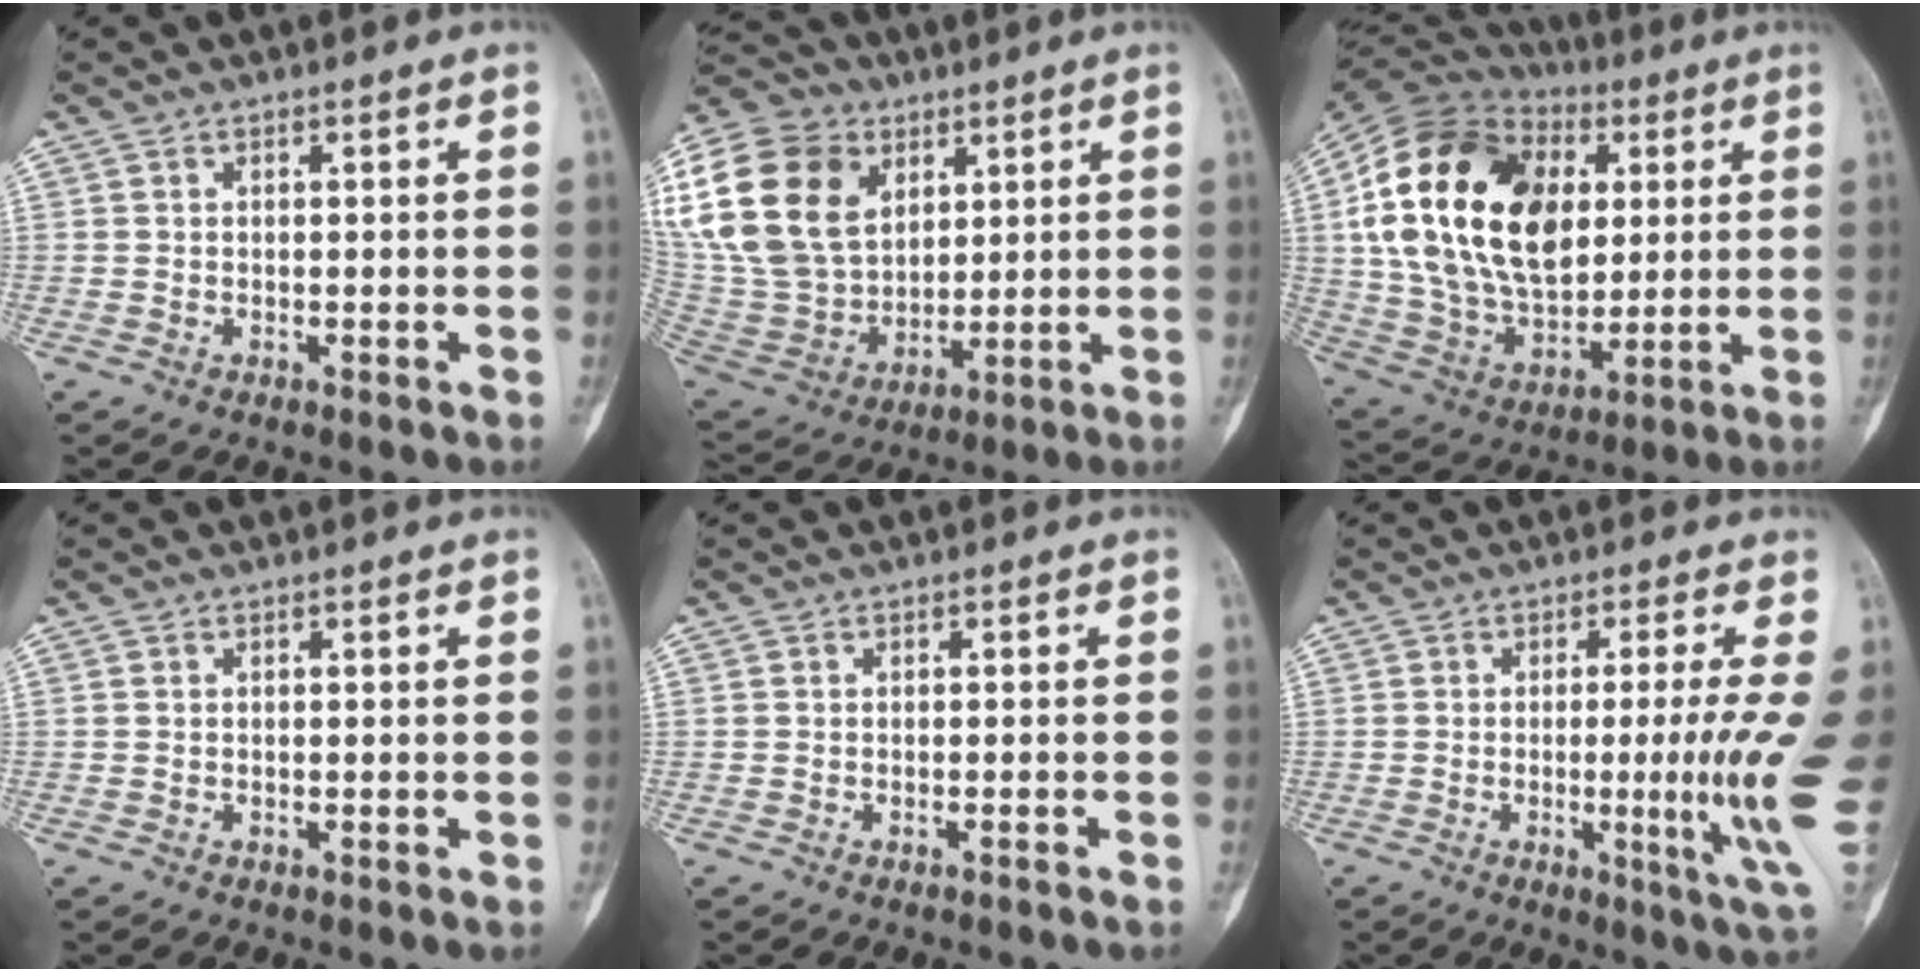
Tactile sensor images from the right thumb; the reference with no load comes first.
{"total": 27.8, "force": [9.0, 20.1, 17.0], "torque": [-0.378, 0.023, 0.184]}
{"total": 28.6, "force": [5.8, 18.2, 21.4], "torque": [-0.397, 0.001, 0.106]}
{"total": 0.0}
{"total": 0.8, "force": [-0.7, -0.1, 0.4], "torque": [-0.012, 0.011, -0.004]}
{"total": 9.3, "force": [-0.4, -1.2, 9.2], "torque": [-0.145, -0.025, -0.005]}